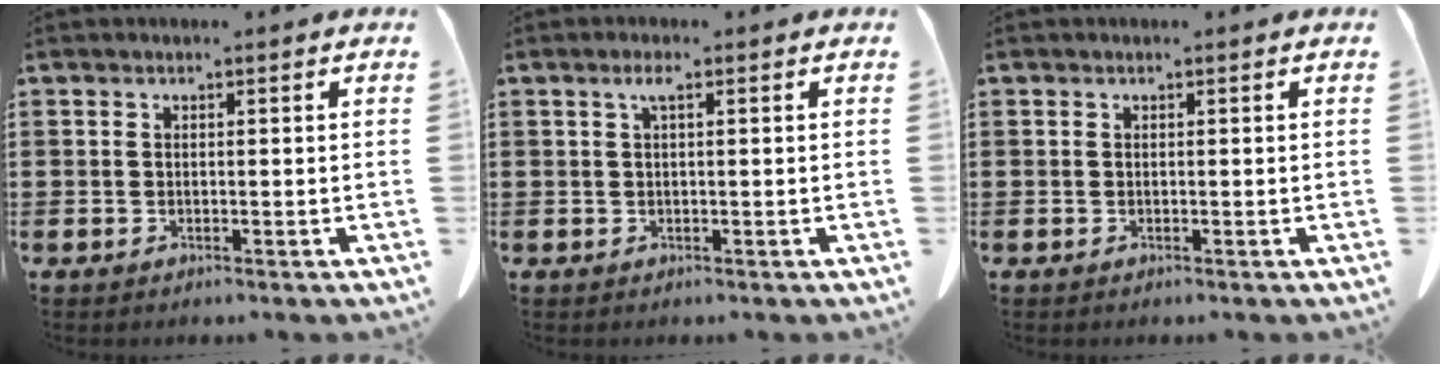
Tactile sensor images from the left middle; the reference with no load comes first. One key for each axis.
{"total": 1.8, "fx": 0.6, "fy": 0.3, "fz": 1.6, "tx": -0.034, "ty": 0.004, "tz": 0.010}
{"total": 0.0}